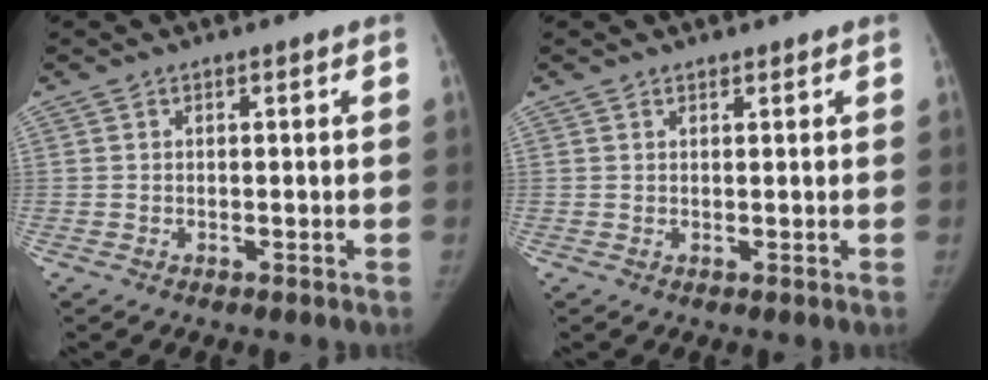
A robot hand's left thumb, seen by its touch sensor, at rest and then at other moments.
{"total": 0.7, "force": [0.6, 0.2, 0.1], "torque": [-0.004, -0.005, 0.010]}